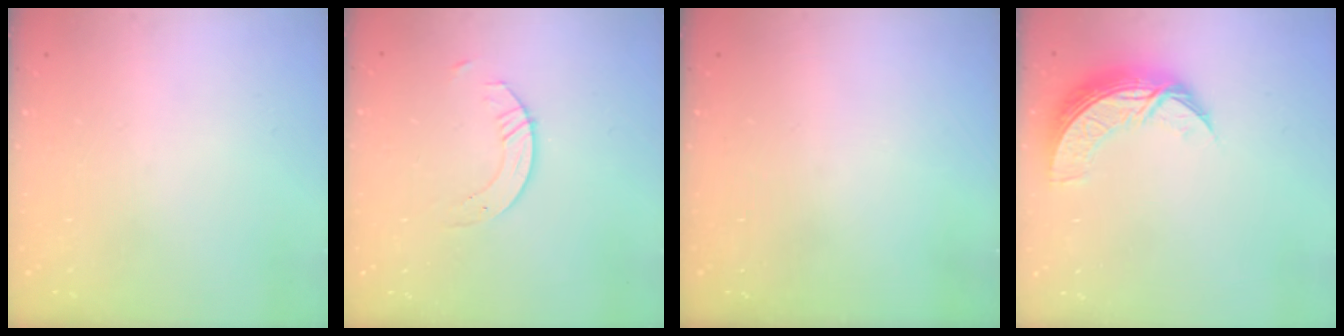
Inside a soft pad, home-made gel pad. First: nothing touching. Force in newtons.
{"total": 3.5, "press": 3.5, "slide": 0.4}
{"total": 0.0}
{"total": 8.8, "press": 8.7, "slide": 1.0}